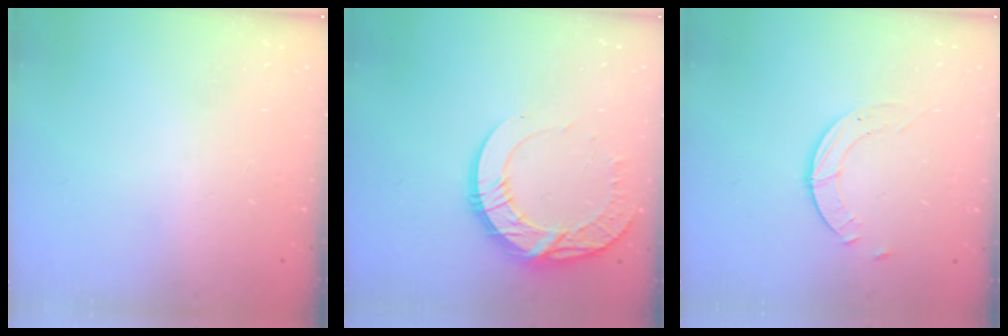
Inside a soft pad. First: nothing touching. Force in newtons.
{"total": 14.4, "press": 14.4, "slide": 1.4}
{"total": 2.3, "press": 2.3, "slide": 0.3}